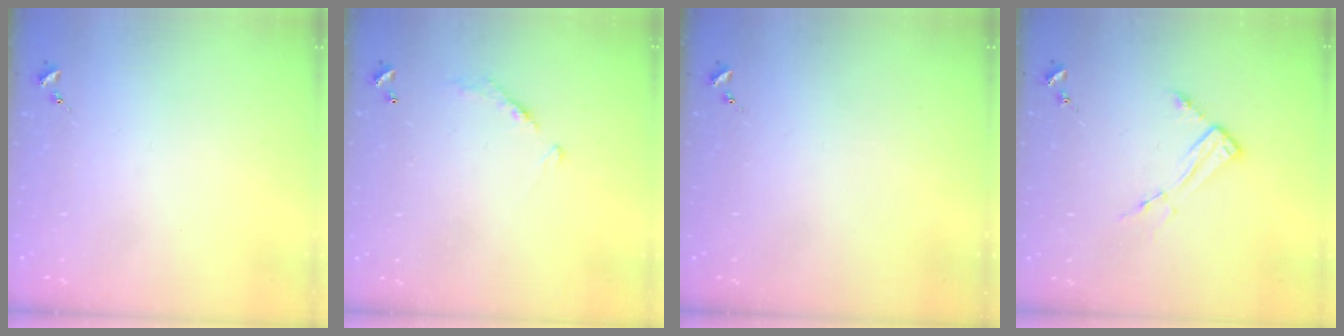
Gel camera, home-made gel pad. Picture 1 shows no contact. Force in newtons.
{"total": 6.5, "press": 6.5, "slide": 0.4}
{"total": 0.0}
{"total": 6.2, "press": 6.2, "slide": 0.4}